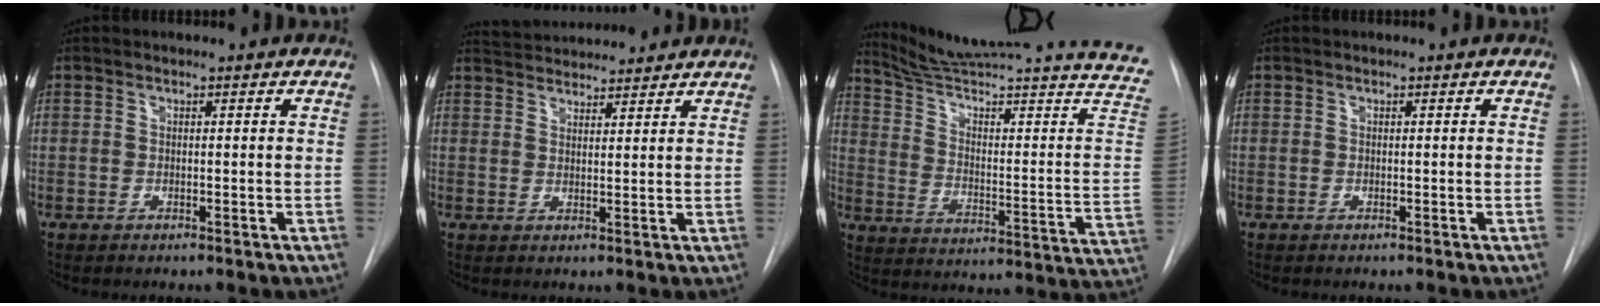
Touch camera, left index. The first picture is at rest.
{"total": 9.5, "force": [9.1, 1.3, 2.1], "torque": [-0.038, 0.028, 0.133]}
{"total": 30.2, "force": [27.1, -1.5, 13.4], "torque": [-0.205, -0.134, 0.353]}
{"total": 0.0}